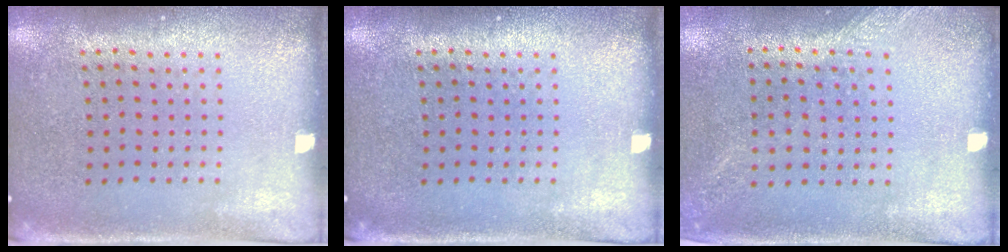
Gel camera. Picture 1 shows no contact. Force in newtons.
{"total": 0.0}
{"total": 1.3, "press": 1.2, "slide": 0.5}